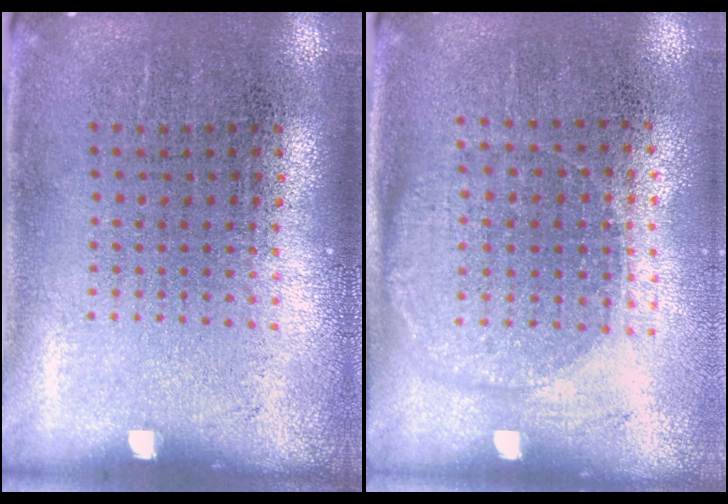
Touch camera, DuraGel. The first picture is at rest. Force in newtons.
{"total": 1.3, "press": 1.2, "slide": 0.5}